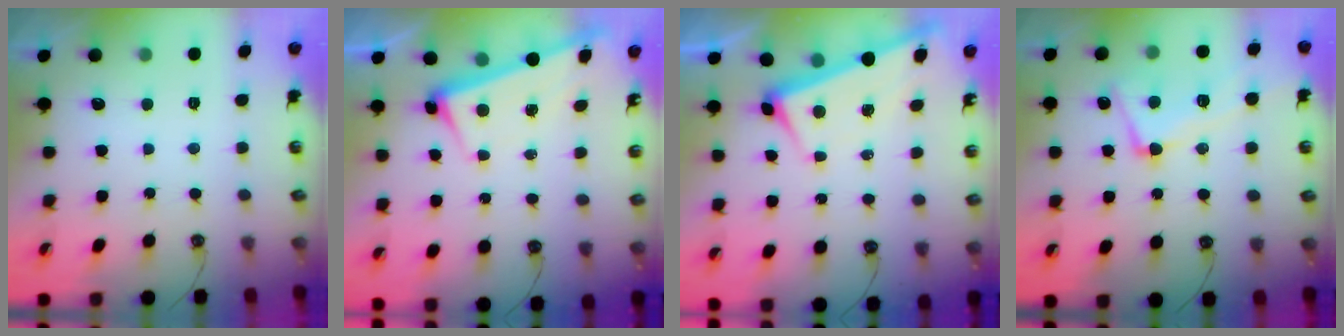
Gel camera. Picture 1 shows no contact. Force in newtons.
{"total": 2.5, "press": 2.4, "slide": 0.6}
{"total": 2.0, "press": 1.9, "slide": 0.6}
{"total": 6.1, "press": 5.9, "slide": 1.4}